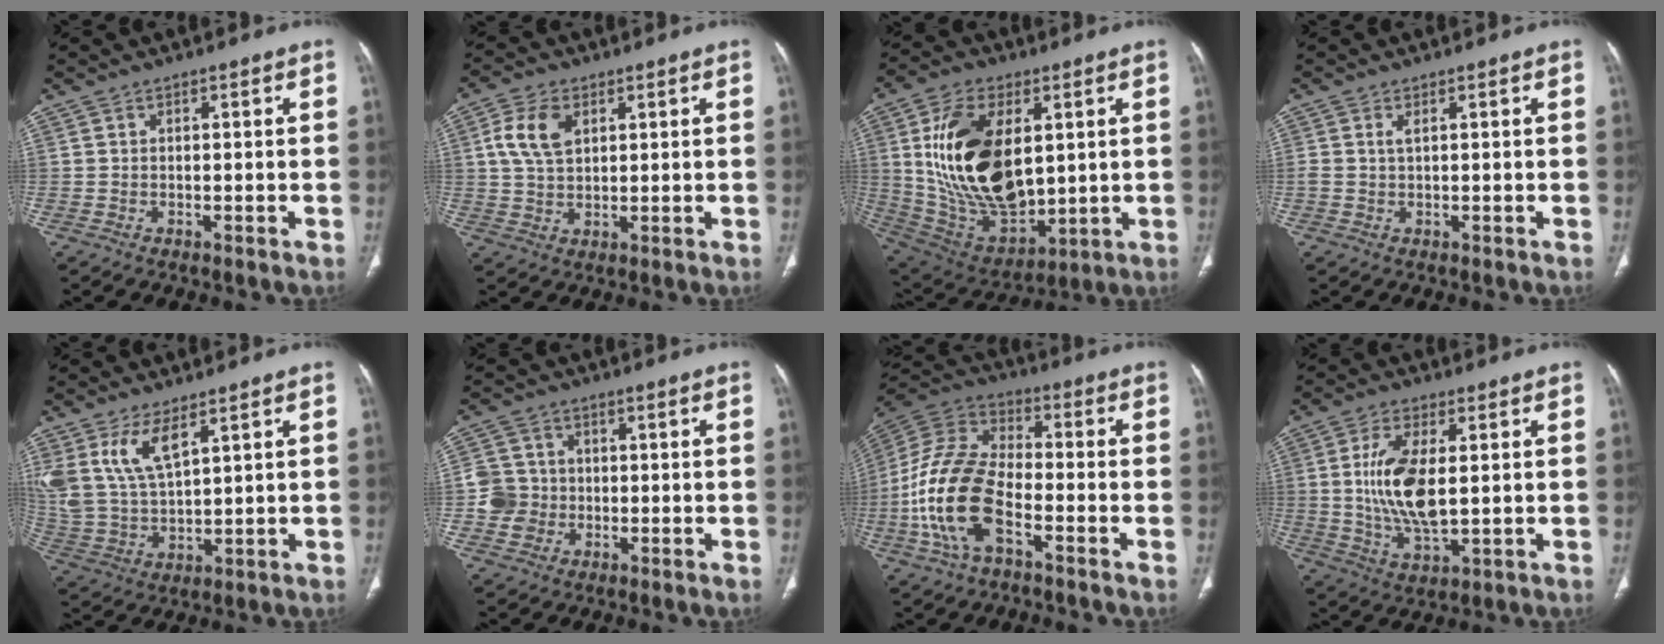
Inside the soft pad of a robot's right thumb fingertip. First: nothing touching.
{"total": 7.6, "force": [2.5, 4.8, 5.4], "torque": [-0.104, -0.002, 0.049]}
{"total": 23.7, "force": [4.0, 13.7, 19.0], "torque": [-0.334, -0.021, 0.091]}
{"total": 1.1, "force": [0.4, 0.5, 0.9], "torque": [-0.027, 0.005, 0.012]}
{"total": 10.6, "force": [5.7, 4.4, 7.8], "torque": [-0.164, -0.022, 0.129]}
{"total": 6.4, "force": [-1.0, 6.1, 1.6], "torque": [-0.007, 0.014, -0.021]}
{"total": 17.5, "force": [-5.6, 8.9, 13.9], "torque": [-0.291, 0.029, -0.111]}
{"total": 12.3, "force": [1.0, 5.6, 10.9], "torque": [-0.219, -0.014, 0.026]}